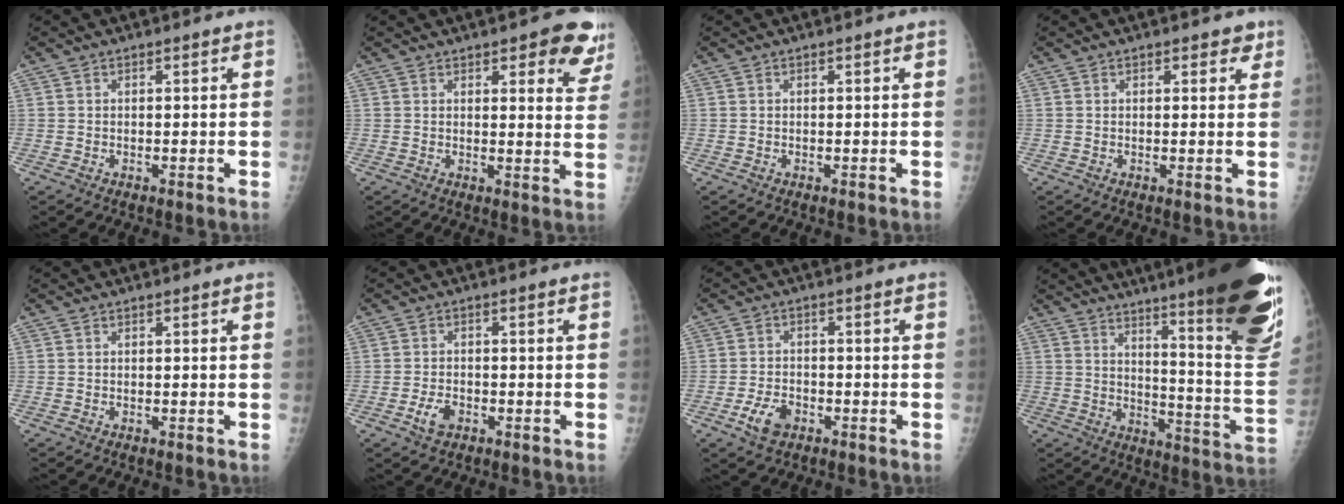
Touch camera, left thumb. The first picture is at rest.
{"total": 9.3, "force": [5.9, 3.7, 6.2], "torque": [-0.030, -0.027, 0.059]}
{"total": 0.0}
{"total": 2.3, "force": [1.4, 1.4, 1.3], "torque": [0.004, -0.004, 0.013]}
{"total": 0.0}
{"total": 3.6, "force": [-1.7, 2.2, 2.3], "torque": [-0.042, 0.009, -0.031]}
{"total": 5.3, "force": [-2.7, 3.3, 3.2], "torque": [-0.057, 0.014, -0.048]}
{"total": 27.6, "force": [17.9, 3.2, 20.8], "torque": [-0.233, -0.100, 0.244]}